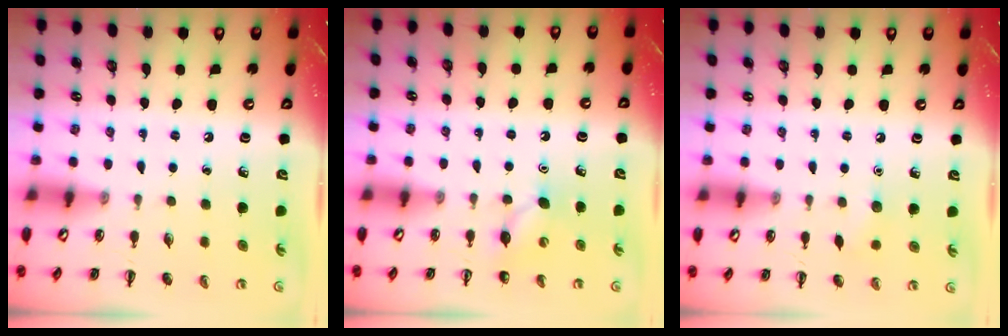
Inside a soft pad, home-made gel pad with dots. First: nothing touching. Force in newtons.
{"total": 6.3, "press": 6.1, "slide": 1.8}
{"total": 4.6, "press": 4.4, "slide": 1.3}